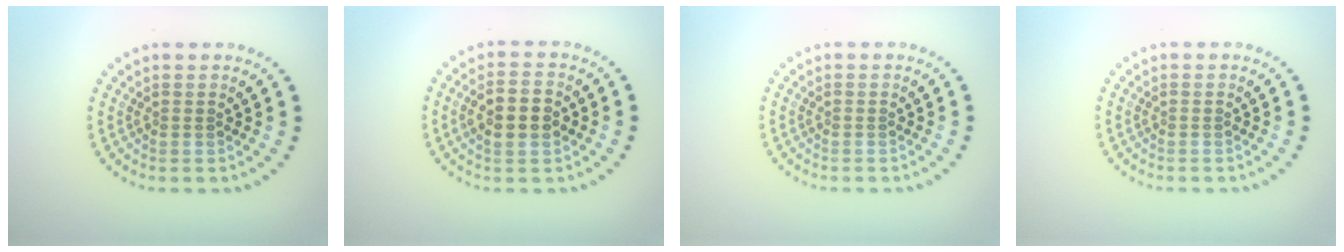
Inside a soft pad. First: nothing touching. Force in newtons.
{"total": 3.4, "press": 3.4, "slide": 0.1}
{"total": 0.0}
{"total": 0.0}